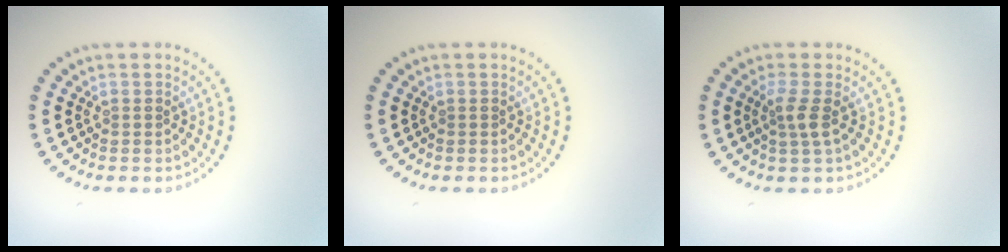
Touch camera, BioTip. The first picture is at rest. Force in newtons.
{"total": 0.0}
{"total": 1.9, "press": 1.4, "slide": 1.2}